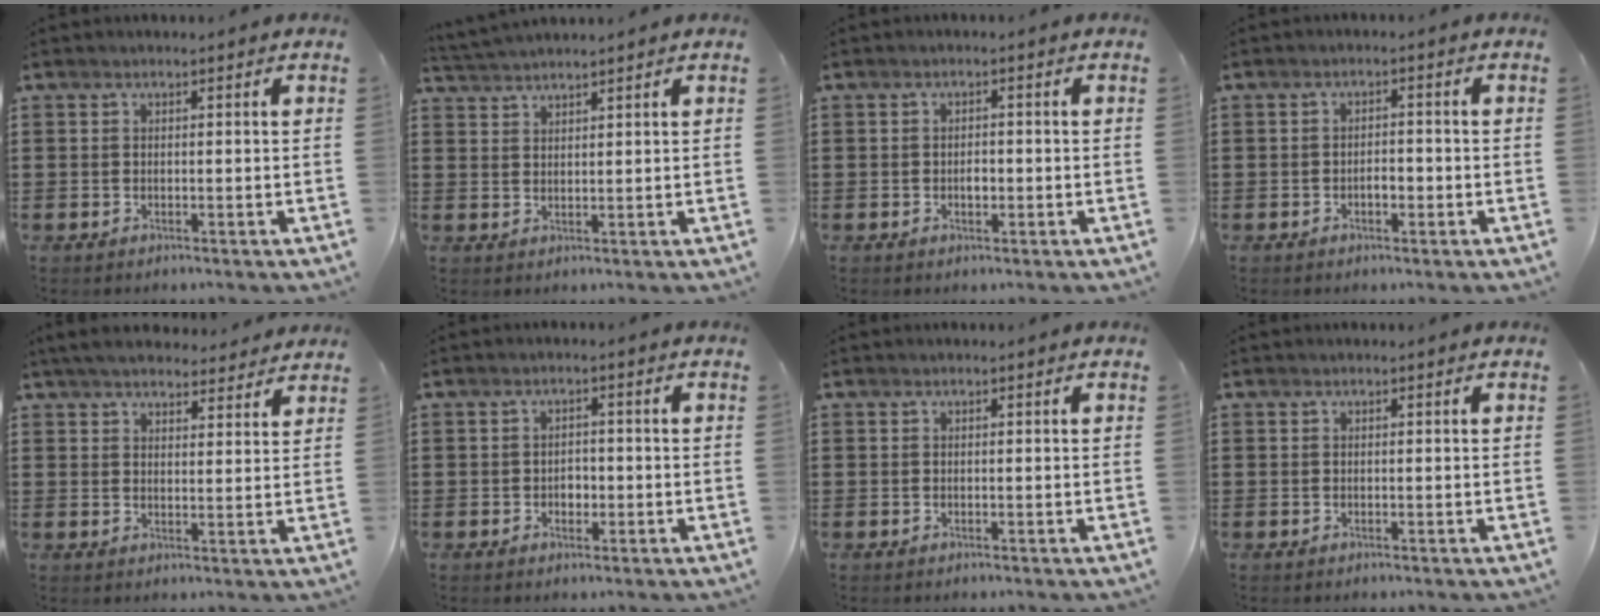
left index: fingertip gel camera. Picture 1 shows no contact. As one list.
[{"total": 2.3, "force": [2.3, -0.2, 0.0], "torque": [-0.007, -0.001, 0.045]}, {"total": 1.4, "force": [-0.2, 0.8, 1.2], "torque": [-0.023, 0.002, -0.004]}, {"total": 2.0, "force": [-0.7, 0.9, 1.6], "torque": [-0.034, 0.004, -0.015]}, {"total": 4.9, "force": [4.6, 0.8, 1.3], "torque": [-0.042, -0.015, 0.084]}, {"total": 1.8, "force": [-0.4, 1.3, 1.1], "torque": [-0.024, 0.004, -0.011]}, {"total": 0.0}, {"total": 0.0}]